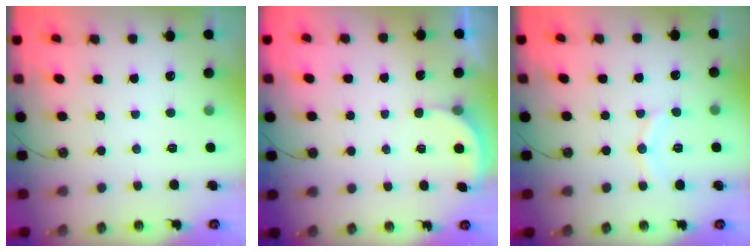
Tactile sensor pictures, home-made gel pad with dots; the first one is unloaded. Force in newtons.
{"total": 1.6, "press": 1.6, "slide": 0.3}
{"total": 8.4, "press": 8.3, "slide": 0.8}